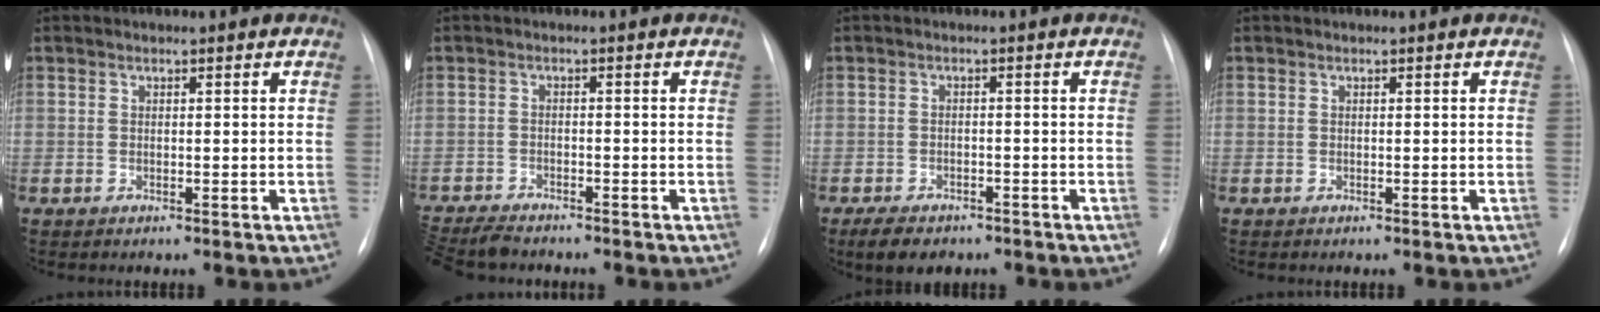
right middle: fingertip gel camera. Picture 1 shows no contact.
{"total": 7.5, "force": [-6.9, 1.6, 2.5], "torque": [-0.039, -0.021, -0.113]}
{"total": 5.7, "force": [-4.3, 2.7, 2.6], "torque": [-0.042, -0.006, -0.060]}
{"total": 0.0}